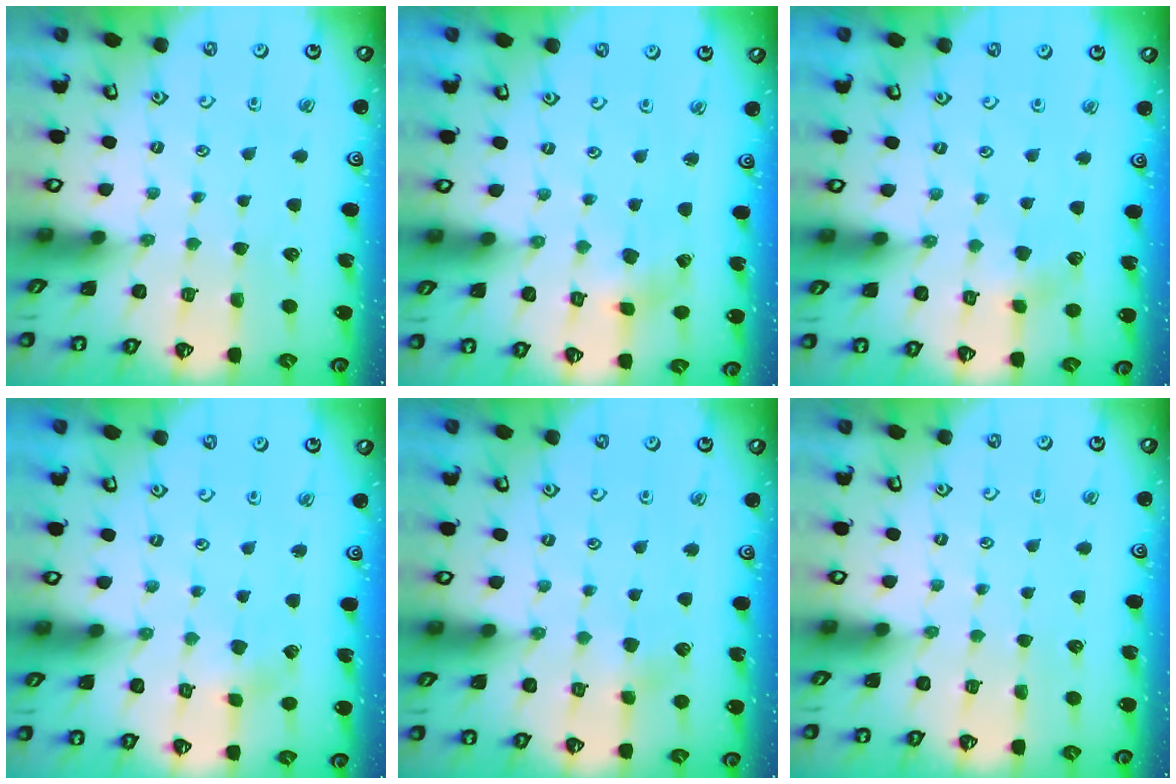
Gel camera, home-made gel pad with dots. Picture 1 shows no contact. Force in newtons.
{"total": 2.7, "press": 2.7, "slide": 0.4}
{"total": 3.5, "press": 3.4, "slide": 0.7}
{"total": 2.0, "press": 2.0, "slide": 0.1}
{"total": 4.8, "press": 4.8, "slide": 0.6}
{"total": 0.0}